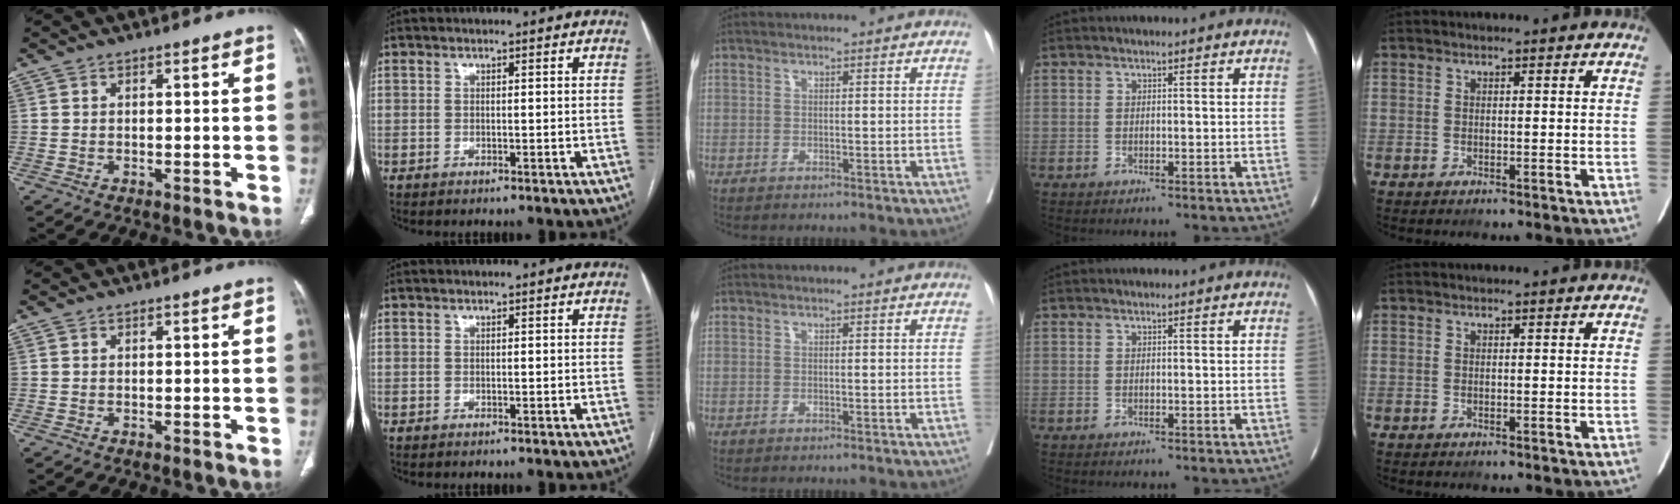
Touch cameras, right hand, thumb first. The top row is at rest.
{}